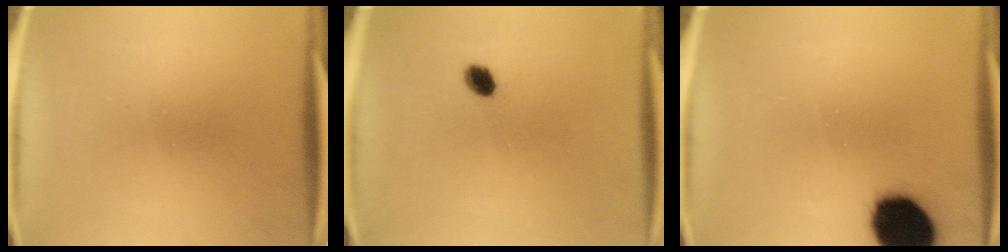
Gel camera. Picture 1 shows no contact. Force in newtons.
{"total": 2.9}
{"total": 16.9}